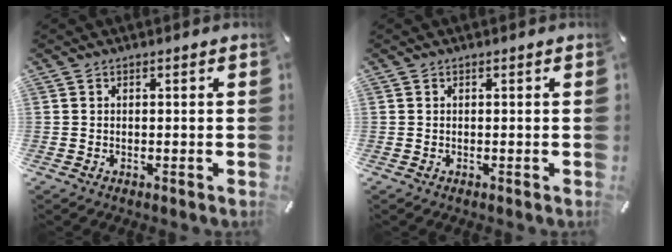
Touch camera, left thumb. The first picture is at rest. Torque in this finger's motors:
{"motor_torque": [-0.19, -0.14, -0.04, 0.37, 0.00]}